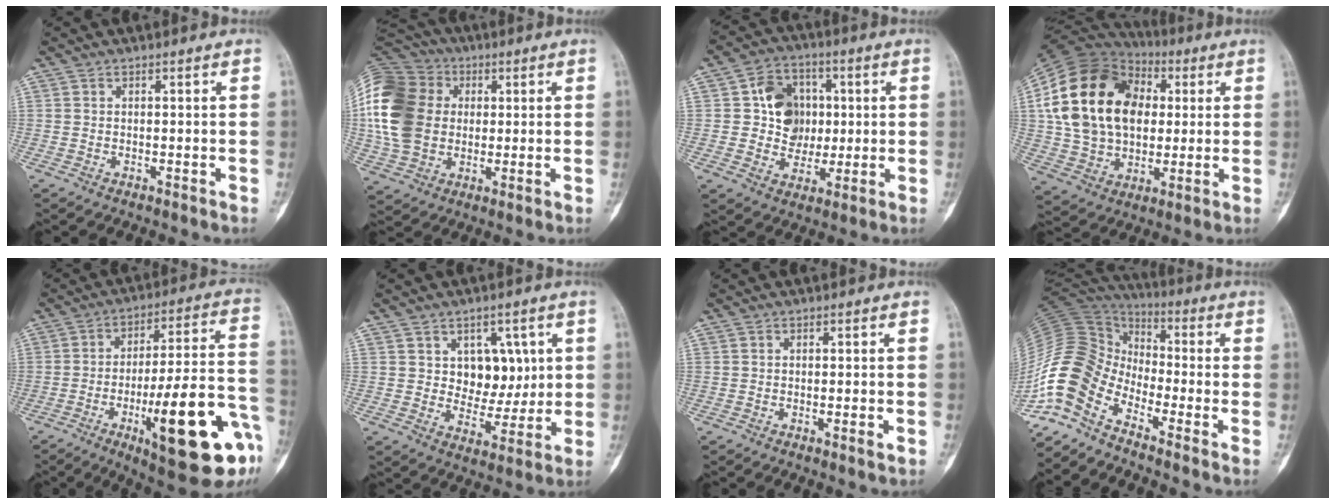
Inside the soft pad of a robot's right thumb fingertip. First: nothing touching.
{"total": 20.4, "force": [1.6, 16.1, 12.4], "torque": [-0.262, 0.019, 0.030]}
{"total": 10.9, "force": [1.3, 9.4, 5.3], "torque": [-0.029, 0.006, 0.021]}
{"total": 24.7, "force": [4.3, 17.4, 17.0], "torque": [-0.306, 0.019, 0.079]}
{"total": 24.6, "force": [-9.1, 5.7, 22.1], "torque": [-0.279, 0.031, -0.125]}
{"total": 8.3, "force": [2.4, 6.2, 5.0], "torque": [-0.029, -0.017, 0.042]}
{"total": 1.5, "force": [-0.5, 0.2, 1.4], "torque": [-0.021, 0.000, -0.007]}
{"total": 14.1, "force": [-8.9, 7.7, 7.8], "torque": [-0.159, 0.081, -0.194]}